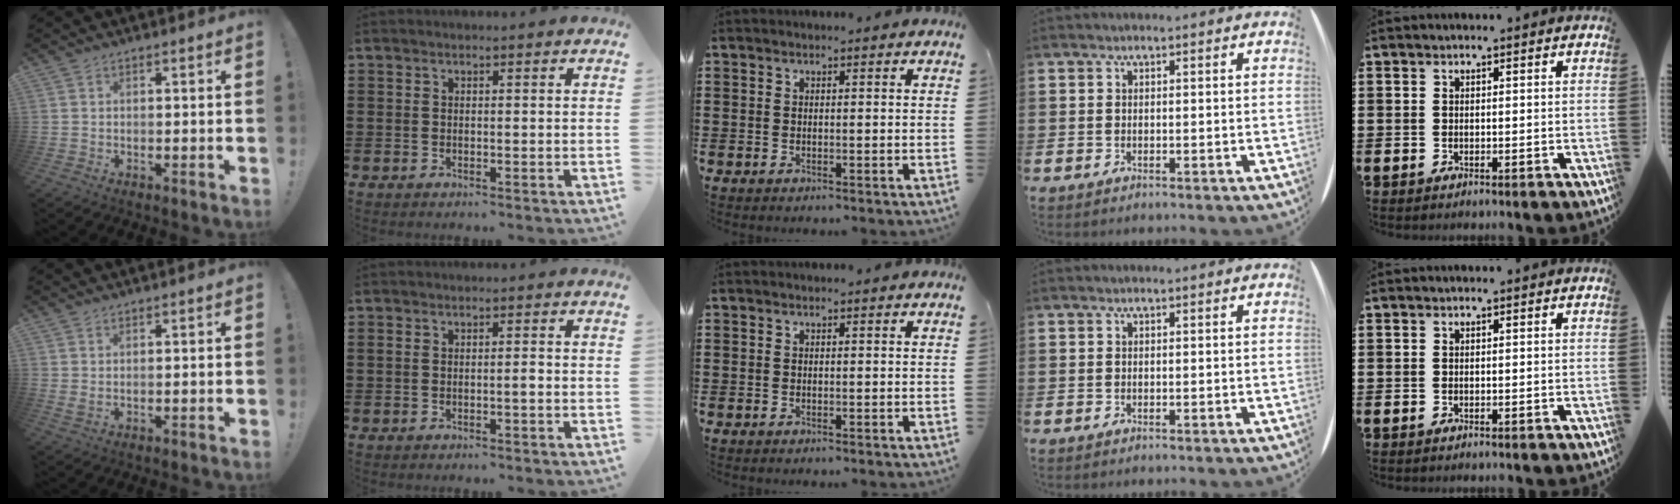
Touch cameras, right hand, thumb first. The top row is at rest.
{"thumb": {"total": 1.4, "force": [0.9, 0.2, 1.1], "torque": [-0.012, -0.006, 0.013]}, "index": {"total": 1.2, "force": [-0.3, 0.3, 1.1], "torque": [-0.023, 0.001, -0.006]}}